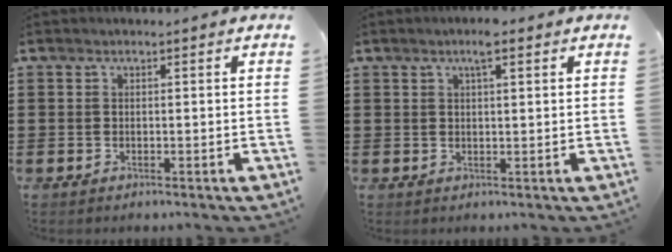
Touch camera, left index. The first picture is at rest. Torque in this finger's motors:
{"motor_torque": [0.71, -0.60, 0.29, 0.08]}